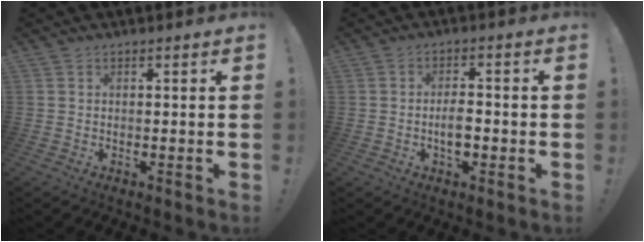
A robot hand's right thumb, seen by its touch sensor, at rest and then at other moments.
{"total": 4.8, "force": [-1.5, 3.0, 3.5], "torque": [-0.040, 0.005, -0.028]}